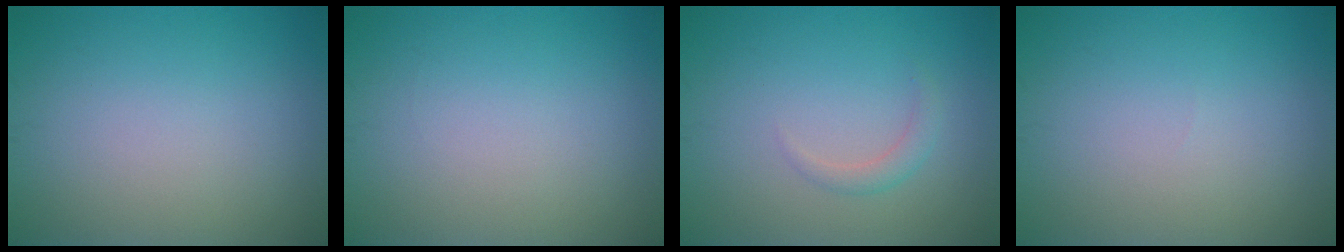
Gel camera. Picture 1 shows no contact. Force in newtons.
{"total": 0.0}
{"total": 1.2, "press": 1.2, "slide": 0.1}
{"total": 0.0}